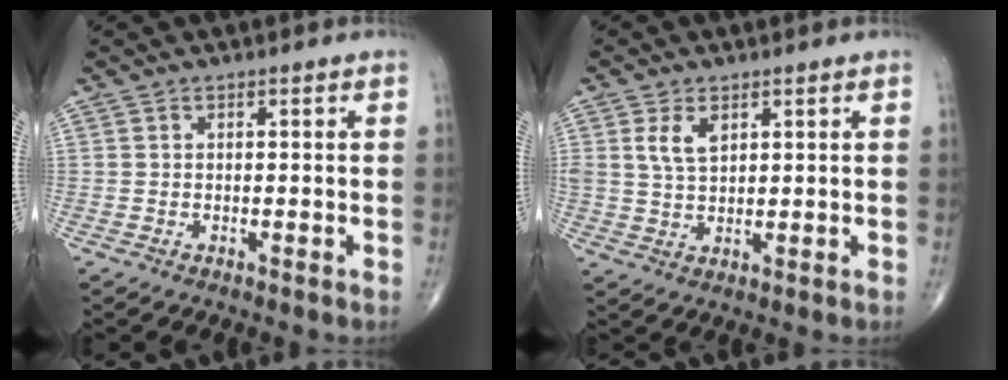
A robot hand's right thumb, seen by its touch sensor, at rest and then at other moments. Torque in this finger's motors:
{"motor_torque": [0.56, 0.70, 0.69, 0.37, 0.02]}